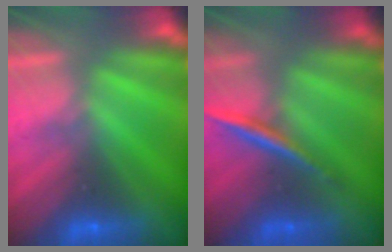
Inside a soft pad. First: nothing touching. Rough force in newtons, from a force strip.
{"total": 1.7}